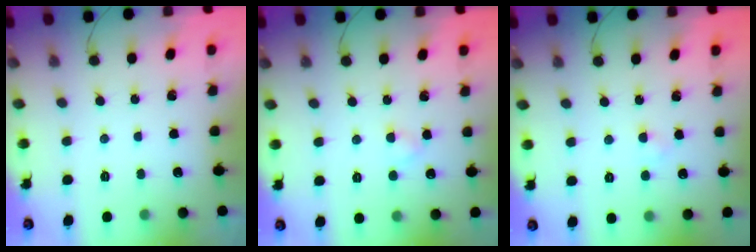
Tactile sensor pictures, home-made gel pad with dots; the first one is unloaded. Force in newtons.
{"total": 2.0, "press": 1.8, "slide": 0.9}
{"total": 1.9, "press": 1.7, "slide": 0.9}